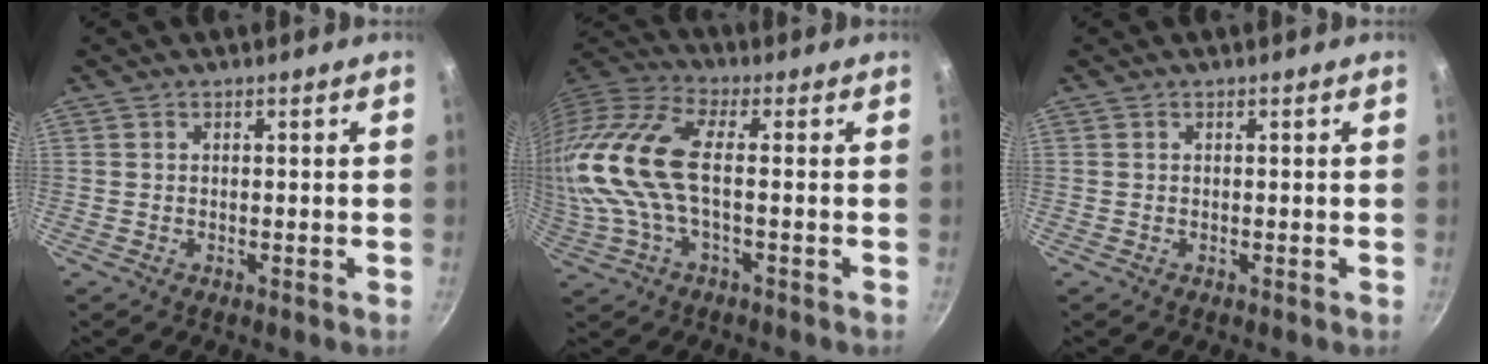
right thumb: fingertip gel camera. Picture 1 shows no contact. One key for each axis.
{"total": 17.9, "fx": -0.1, "fy": 7.9, "fz": 16.0, "tx": -0.352, "ty": 0.015, "tz": -0.016}
{"total": 0.0}